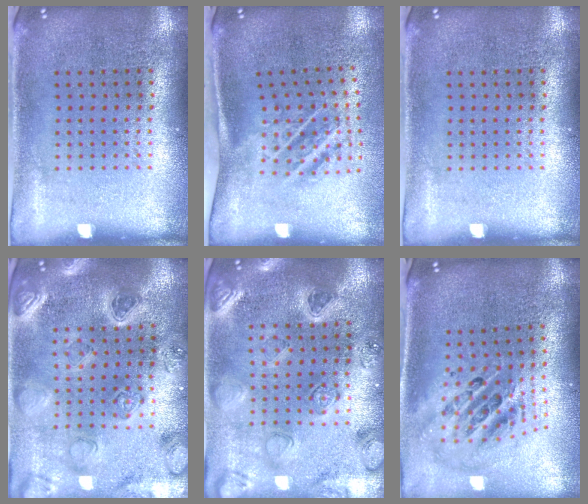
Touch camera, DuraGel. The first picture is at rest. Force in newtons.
{"total": 1.9, "press": 1.2, "slide": 1.5}
{"total": 0.0}
{"total": 2.4, "press": 2.4, "slide": 0.2}
{"total": 2.3, "press": 2.3, "slide": 0.3}
{"total": 2.4, "press": 1.7, "slide": 1.7}